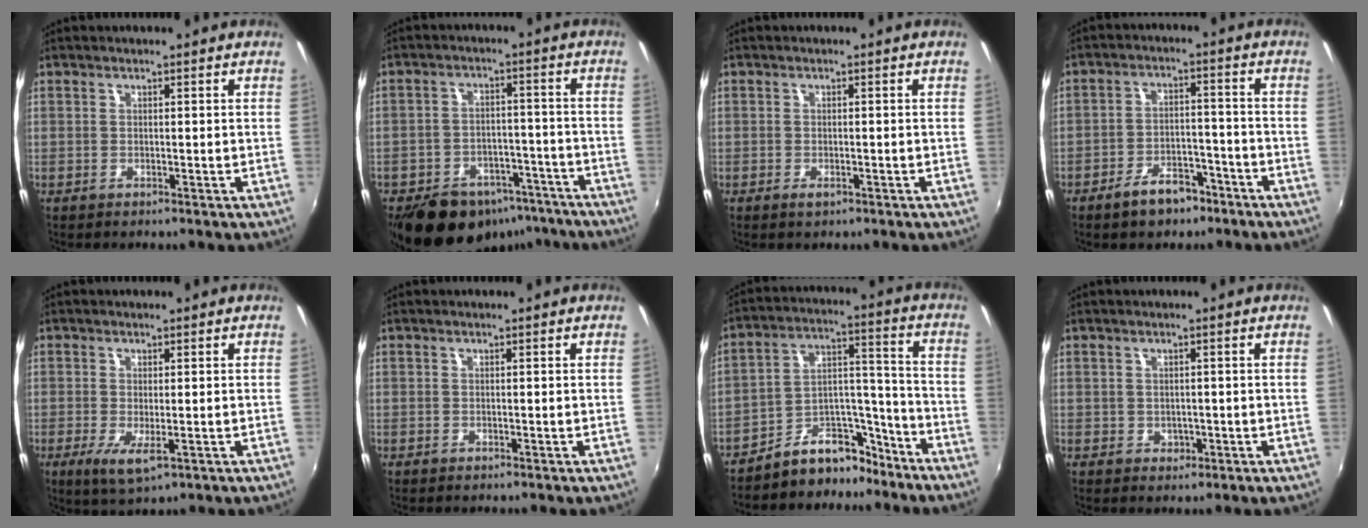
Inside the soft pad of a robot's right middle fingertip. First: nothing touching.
{"total": 17.6, "force": [-13.1, 9.3, 7.1], "torque": [-0.155, 0.016, -0.165]}
{"total": 1.1, "force": [-0.8, -0.3, 0.6], "torque": [-0.007, -0.008, -0.015]}
{"total": 7.2, "force": [-5.5, 2.9, 3.6], "torque": [-0.072, 0.013, -0.078]}
{"total": 4.4, "force": [-1.6, 0.5, 4.0], "torque": [-0.077, -0.024, -0.024]}
{"total": 1.0, "force": [0.1, -0.9, -0.2], "torque": [0.008, -0.005, 0.000]}
{"total": 10.4, "force": [-9.0, 4.4, 2.8], "torque": [-0.031, 0.057, -0.139]}
{"total": 0.8, "force": [0.0, 0.7, 0.2], "torque": [0.004, -0.005, 0.003]}